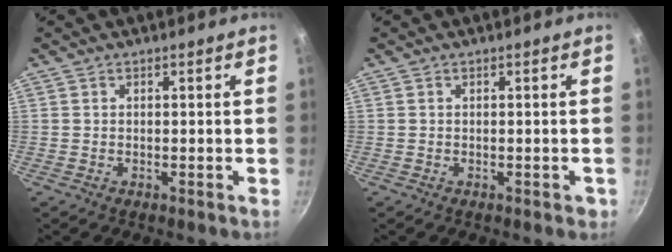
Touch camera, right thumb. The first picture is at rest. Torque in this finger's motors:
{"motor_torque": [-0.20, 0.09, -0.25, 0.16, 0.01]}